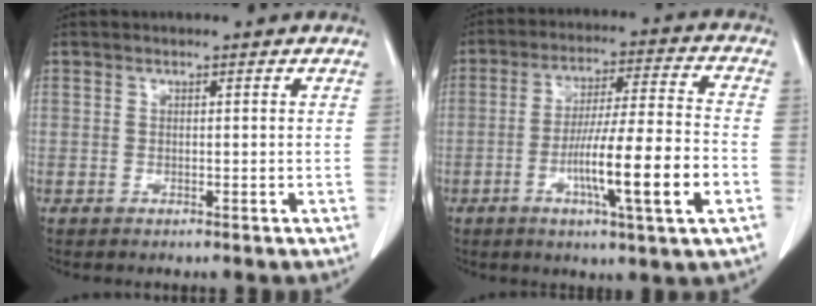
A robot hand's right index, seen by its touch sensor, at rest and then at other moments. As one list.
[{"total": 14.2, "force": [-4.5, 0.1, 13.4], "torque": [-0.232, -0.005, -0.077]}]